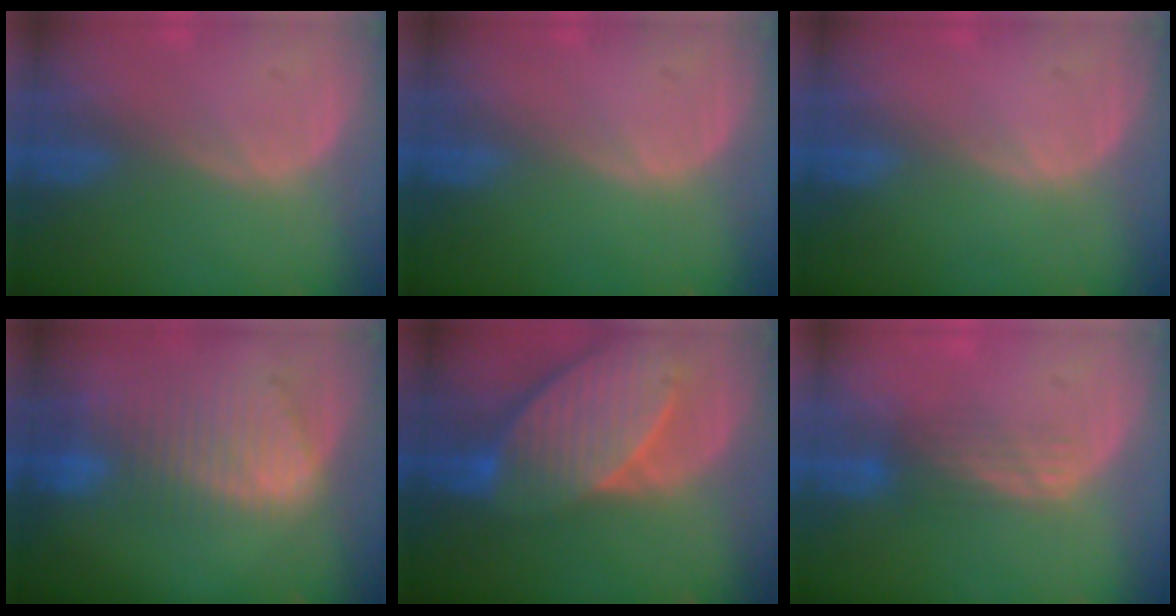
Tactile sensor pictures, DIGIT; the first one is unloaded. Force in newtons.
{"total": 0.0}
{"total": 0.0}
{"total": 9.5, "press": 8.2, "slide": 4.6}
{"total": 10.6, "press": 9.3, "slide": 5.0}
{"total": 3.4, "press": 3.0, "slide": 1.7}